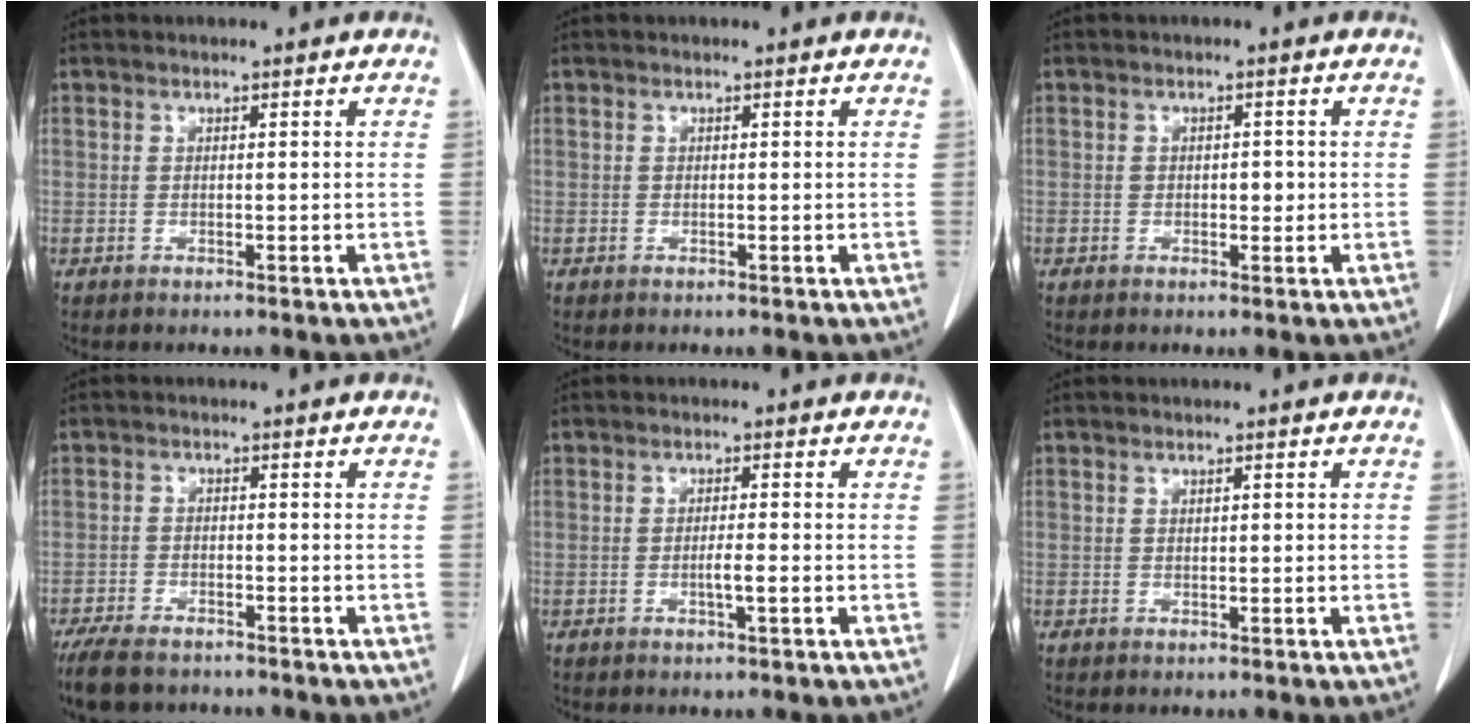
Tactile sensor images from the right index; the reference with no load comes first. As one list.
[{"total": 0.0}, {"total": 1.9, "force": [-0.1, 1.2, 1.5], "torque": [-0.019, 0.002, 0.000]}, {"total": 7.8, "force": [-6.4, 2.9, 3.5], "torque": [-0.058, -0.012, -0.103]}, {"total": 2.3, "force": [-0.6, 0.1, 2.2], "torque": [-0.039, -0.001, -0.010]}, {"total": 0.7, "force": [0.1, 0.3, 0.7], "torque": [-0.011, 0.001, 0.004]}]